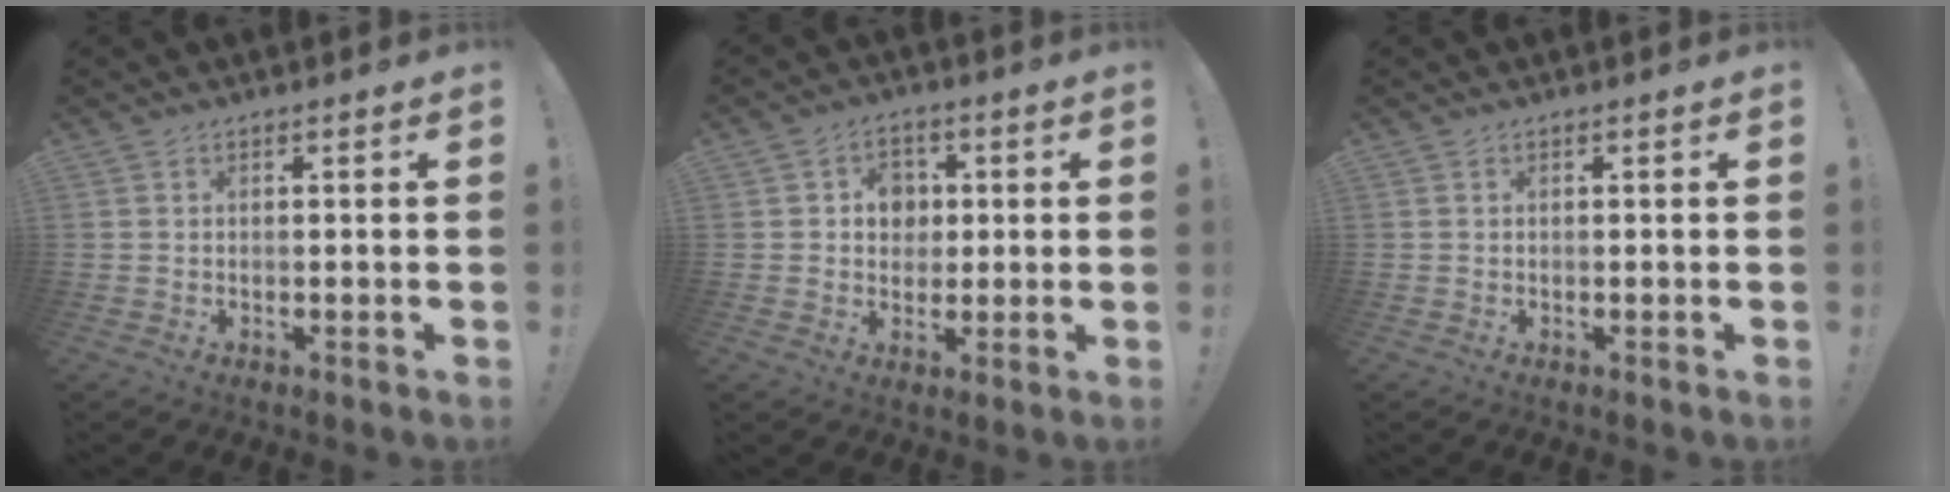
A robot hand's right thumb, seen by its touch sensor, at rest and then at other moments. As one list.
[{"total": 7.1, "force": [1.3, 6.4, 2.7], "torque": [-0.035, -0.001, 0.024]}, {"total": 0.0}]